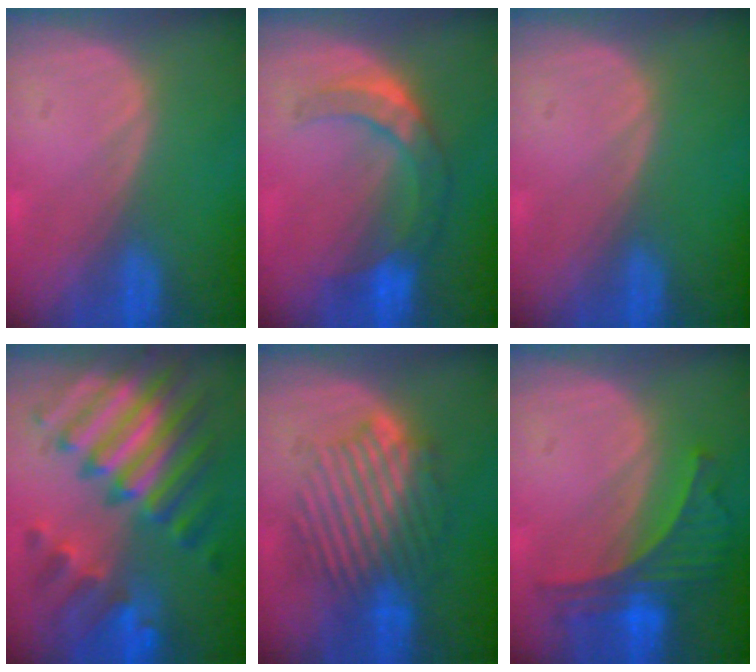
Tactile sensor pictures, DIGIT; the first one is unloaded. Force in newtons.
{"total": 7.6, "press": 6.7, "slide": 3.6}
{"total": 0.0}
{"total": 11.8, "press": 11.8, "slide": 1.2}
{"total": 8.9, "press": 8.6, "slide": 2.3}
{"total": 6.8, "press": 6.3, "slide": 2.5}